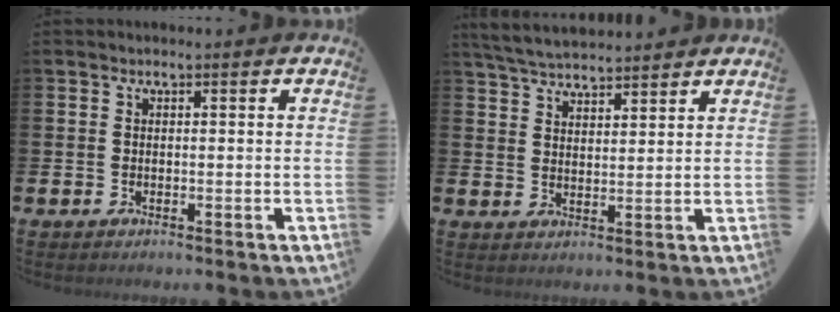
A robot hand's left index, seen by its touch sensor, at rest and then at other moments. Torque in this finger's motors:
{"motor_torque": [0.15, -0.36, 0.63, 0.16]}